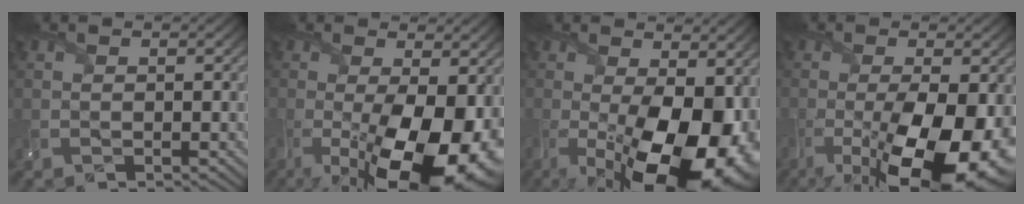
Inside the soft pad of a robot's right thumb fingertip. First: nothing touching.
{"total": 16.3, "force": [-4.6, 6.4, 14.3], "torque": [-0.220, -0.035, -0.053]}
{"total": 18.6, "force": [-4.3, 9.0, 15.6], "torque": [-0.224, -0.049, -0.030]}
{"total": 15.5, "force": [-5.6, 5.2, 13.5], "torque": [-0.224, -0.025, -0.080]}